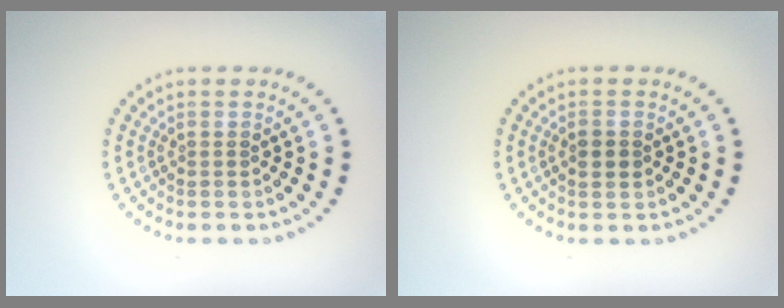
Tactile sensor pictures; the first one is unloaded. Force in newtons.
{"total": 1.8, "press": 1.8, "slide": 0.1}